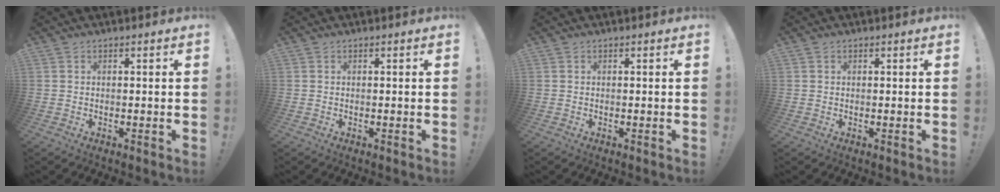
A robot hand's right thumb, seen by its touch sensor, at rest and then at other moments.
{"total": 0.0}
{"total": 0.0}
{"total": 0.0}